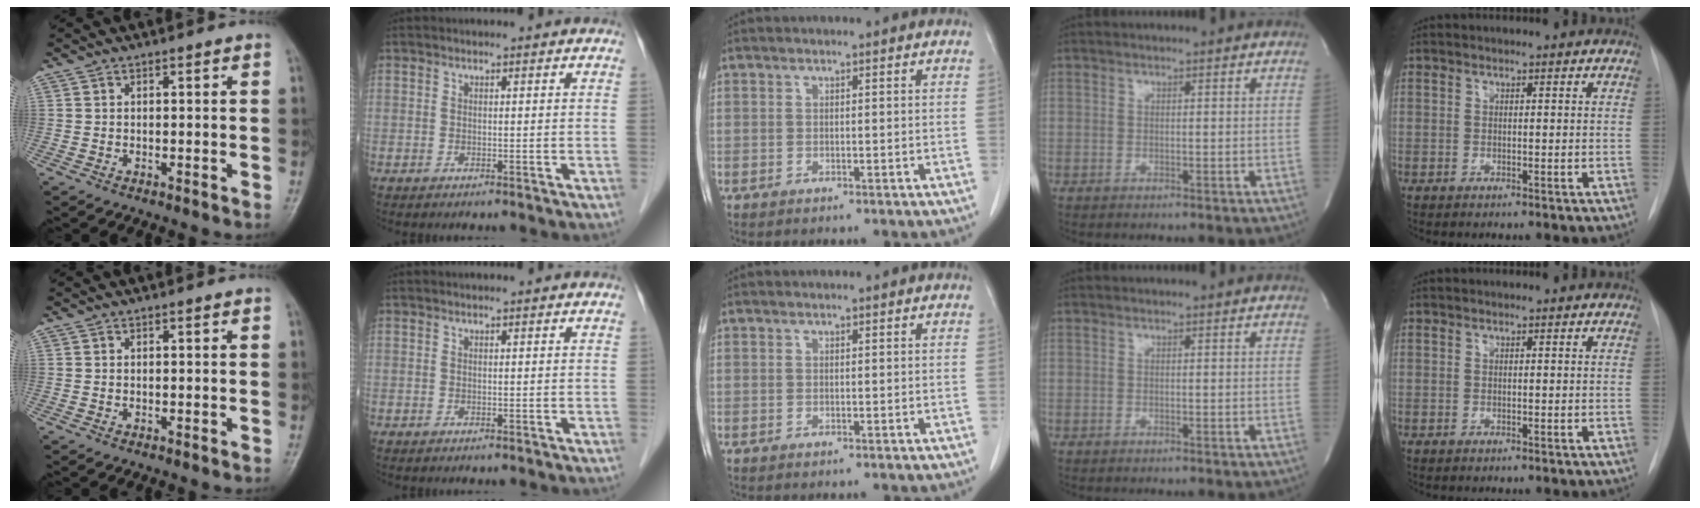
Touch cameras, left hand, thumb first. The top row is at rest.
{}